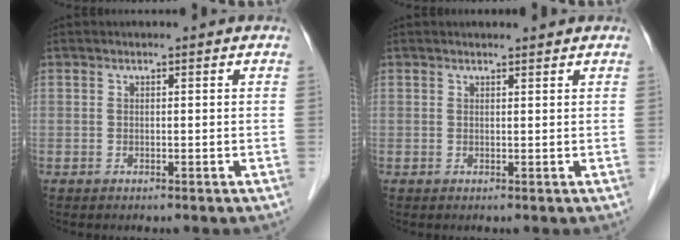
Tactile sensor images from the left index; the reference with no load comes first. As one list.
[{"total": 1.8, "force": [1.7, 0.1, 0.6], "torque": [-0.008, 0.004, 0.022]}]